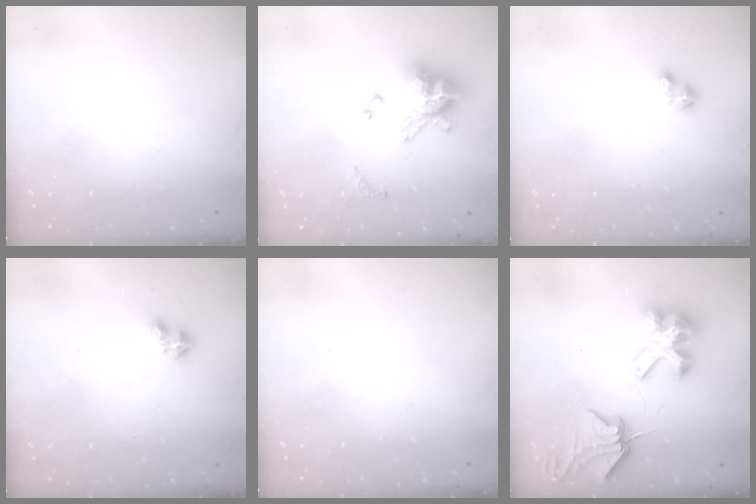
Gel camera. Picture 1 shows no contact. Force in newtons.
{"total": 13.4, "press": 13.4, "slide": 1.3}
{"total": 2.5, "press": 2.5, "slide": 0.4}
{"total": 3.2, "press": 3.2, "slide": 0.5}
{"total": 0.0}
{"total": 8.8, "press": 8.8, "slide": 1.1}